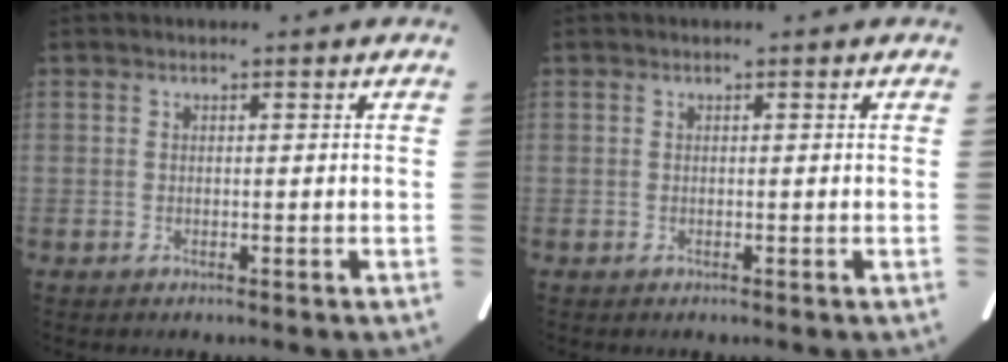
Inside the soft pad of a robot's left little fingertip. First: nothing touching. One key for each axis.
{"total": 0.0}